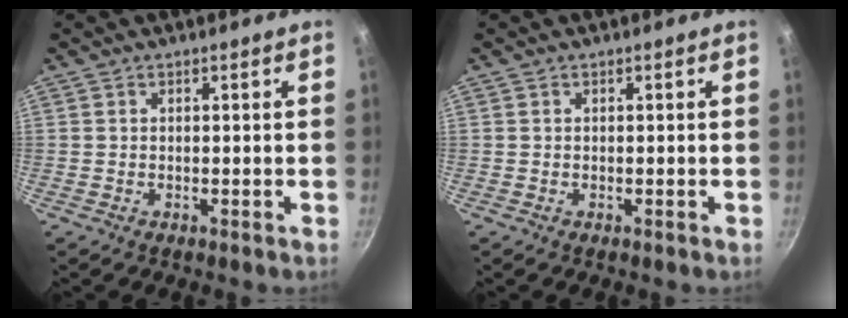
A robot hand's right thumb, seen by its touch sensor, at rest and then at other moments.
{"total": 0.0}